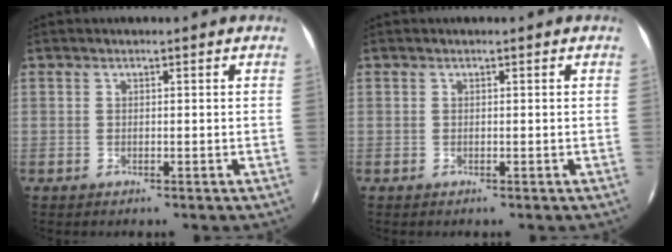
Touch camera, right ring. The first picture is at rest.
{"total": 0.0}